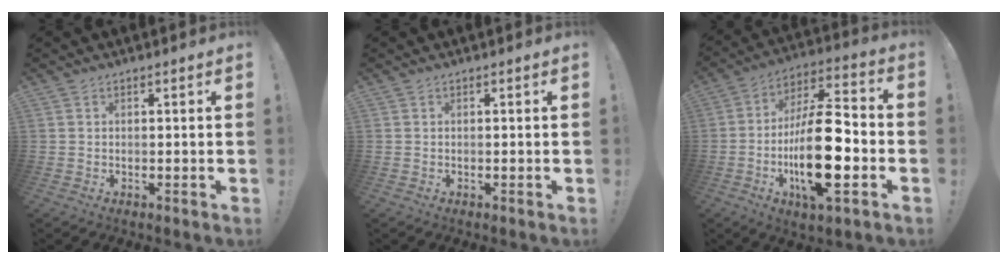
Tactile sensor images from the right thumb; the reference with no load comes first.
{"total": 0.0}
{"total": 22.0, "force": [-4.9, 8.0, 20.0], "torque": [-0.364, 0.018, -0.077]}